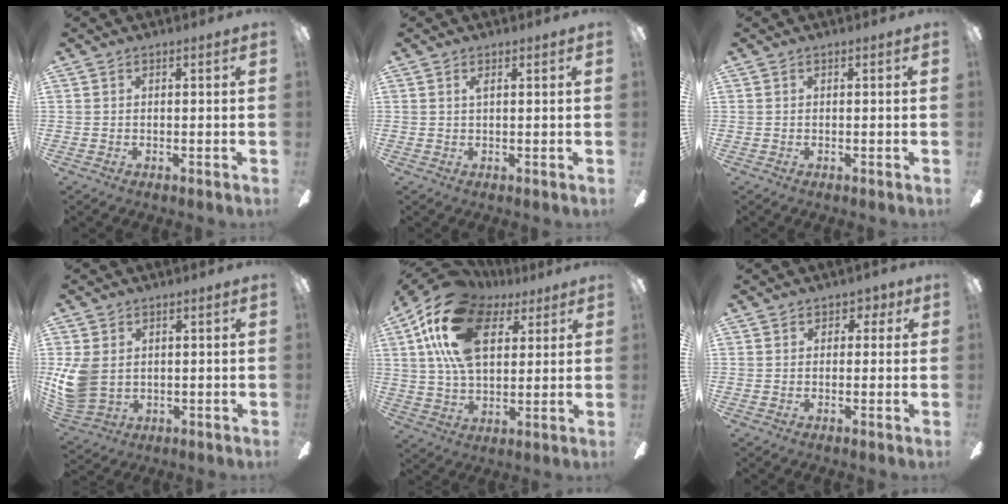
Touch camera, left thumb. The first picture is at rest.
{"total": 1.5, "force": [0.7, 0.3, 1.3], "torque": [-0.021, -0.002, 0.010]}
{"total": 0.0}
{"total": 9.7, "force": [0.6, 7.2, 6.4], "torque": [-0.150, 0.005, 0.014]}
{"total": 22.4, "force": [10.2, 13.2, 15.0], "torque": [-0.296, -0.020, 0.178]}
{"total": 2.5, "force": [0.9, 2.2, 1.0], "torque": [0.004, 0.001, 0.011]}